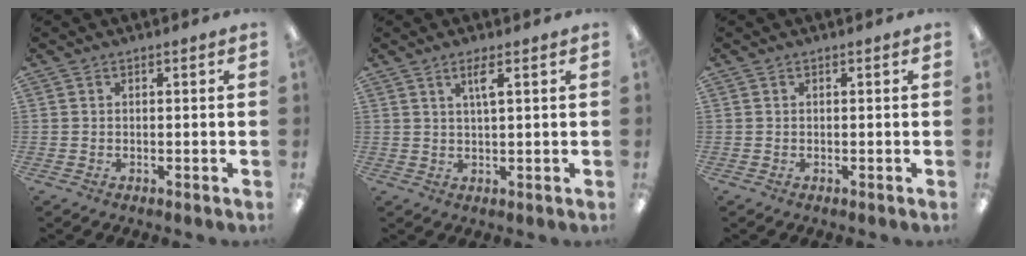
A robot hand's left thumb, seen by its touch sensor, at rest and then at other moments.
{"total": 3.3, "force": [1.9, 0.4, 2.7], "torque": [-0.051, -0.001, 0.029]}
{"total": 0.0}